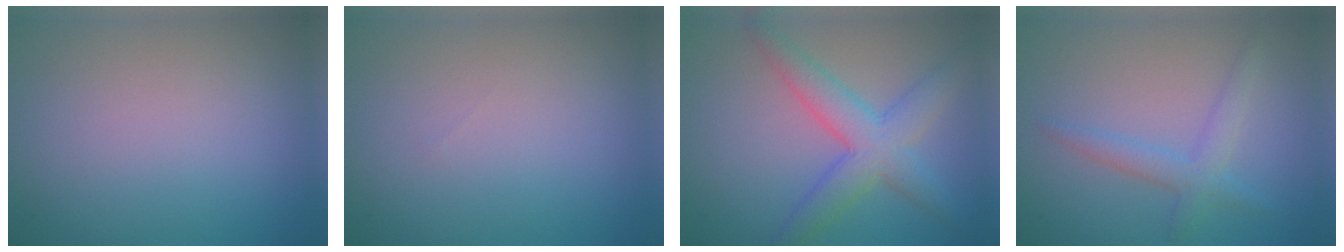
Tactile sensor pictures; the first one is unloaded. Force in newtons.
{"total": 0.0}
{"total": 5.4, "press": 5.4, "slide": 0.1}
{"total": 2.5, "press": 2.5, "slide": 0.1}